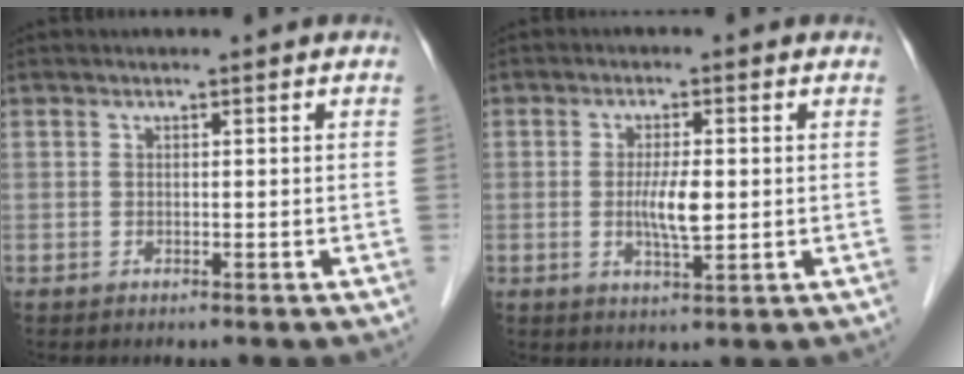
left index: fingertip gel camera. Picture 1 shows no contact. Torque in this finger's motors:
{"motor_torque": [0.82, 0.61, 0.17, 0.06]}